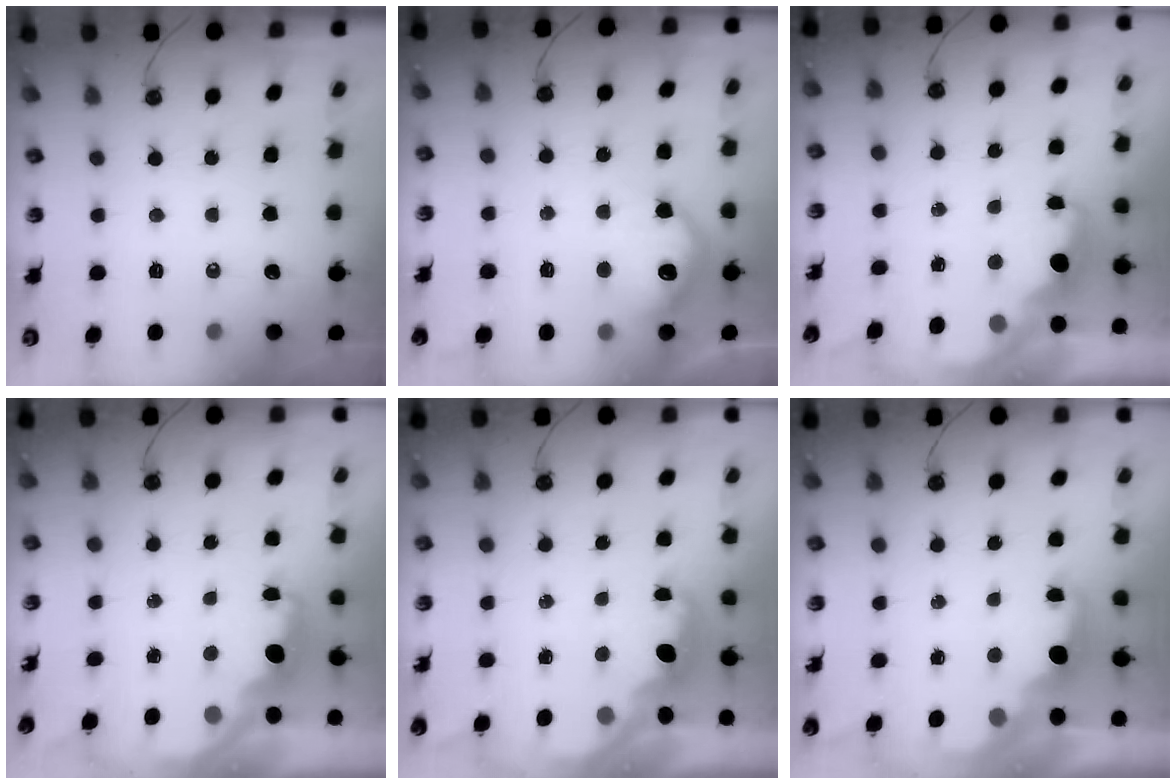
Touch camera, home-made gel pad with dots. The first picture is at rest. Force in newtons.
{"total": 12.7, "press": 12.7, "slide": 0.9}
{"total": 2.2, "press": 2.1, "slide": 0.8}
{"total": 2.8, "press": 2.7, "slide": 0.9}
{"total": 1.6, "press": 1.5, "slide": 0.7}
{"total": 2.2, "press": 2.1, "slide": 0.7}